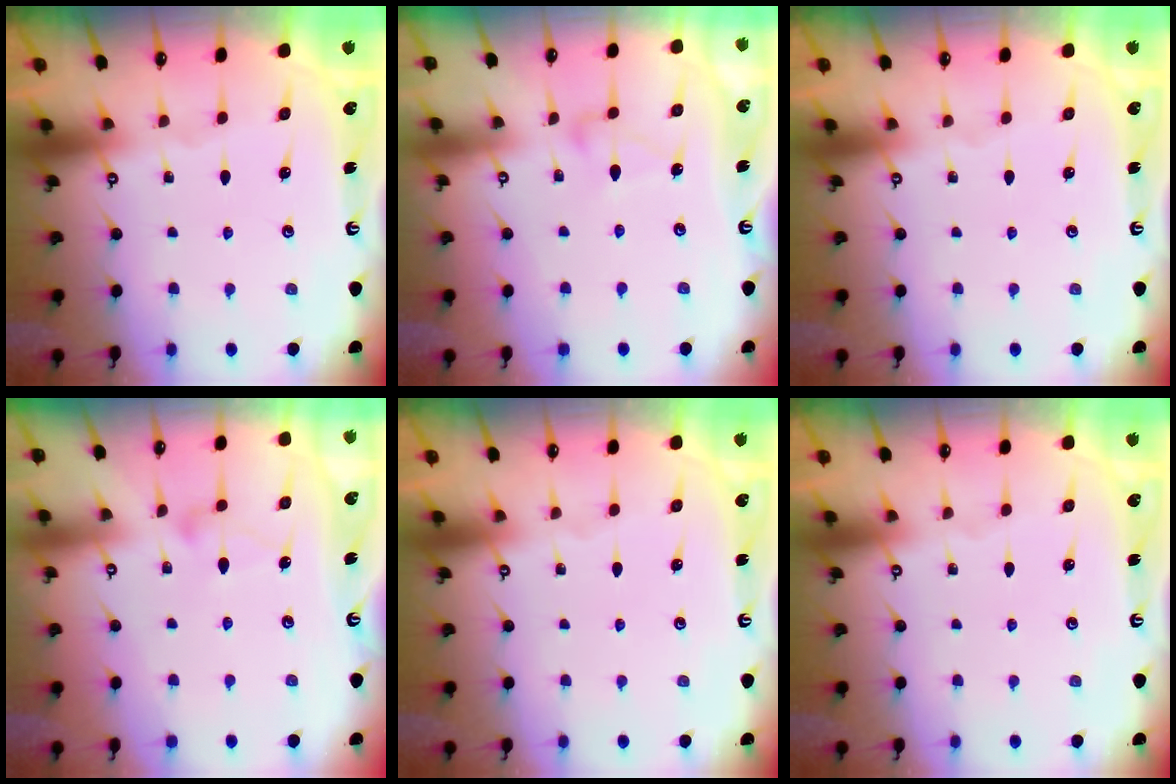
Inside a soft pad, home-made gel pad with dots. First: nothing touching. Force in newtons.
{"total": 4.3, "press": 4.3, "slide": 0.2}
{"total": 0.0}
{"total": 7.7, "press": 7.7, "slide": 0.4}
{"total": 0.0}
{"total": 0.0}